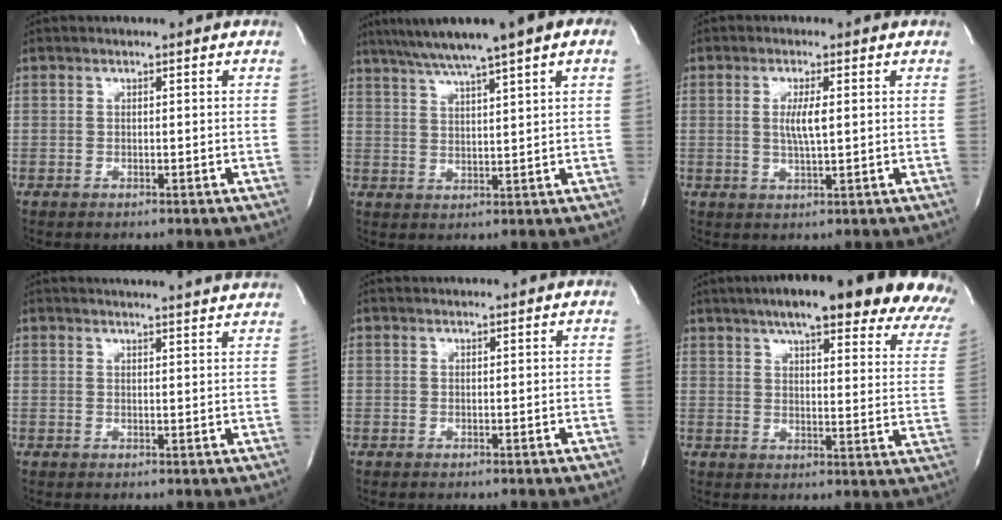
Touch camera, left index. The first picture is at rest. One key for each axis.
{"total": 12.5, "fx": 8.4, "fy": 0.5, "fz": 9.2, "tx": -0.149, "ty": 0.034, "tz": 0.120}
{"total": 3.5, "fx": 0.1, "fy": 0.2, "fz": 3.5, "tx": -0.069, "ty": -0.010, "tz": 0.002}
{"total": 14.4, "fx": 13.8, "fy": 0.0, "fz": 4.0, "tx": -0.056, "ty": -0.014, "tz": 0.159}
{"total": 1.2, "fx": 1.2, "fy": -0.2, "fz": 0.1, "tx": -0.002, "ty": 0.013, "tz": 0.021}
{"total": 26.5, "fx": 21.4, "fy": 3.9, "fz": 15.1, "tx": -0.179, "ty": -0.031, "tz": 0.246}